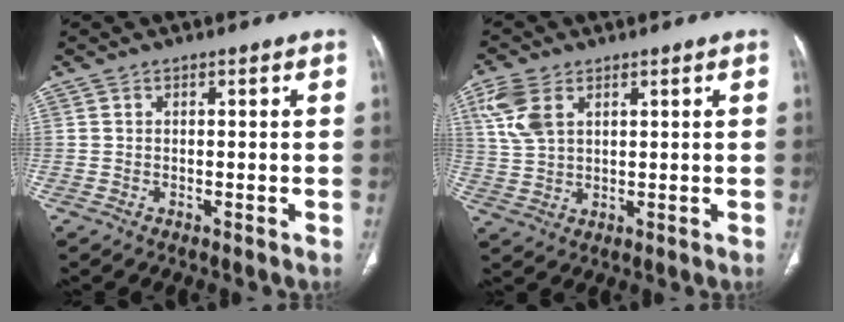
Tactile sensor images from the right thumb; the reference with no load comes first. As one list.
[{"total": 7.4, "force": [3.2, 4.4, 5.0], "torque": [-0.118, -0.001, 0.070]}]